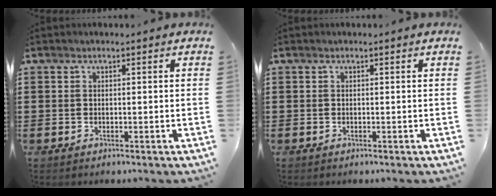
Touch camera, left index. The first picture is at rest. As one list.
[{"total": 0.0}]